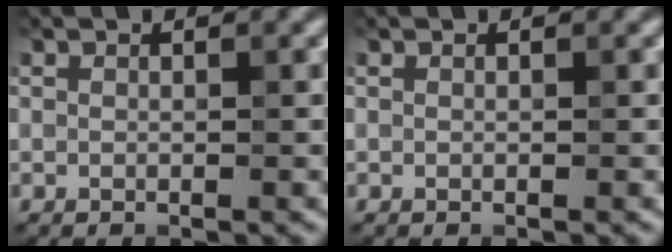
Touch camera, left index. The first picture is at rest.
{"total": 0.0}